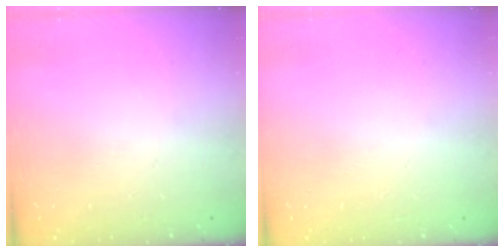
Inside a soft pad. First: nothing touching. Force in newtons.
{"total": 0.0}